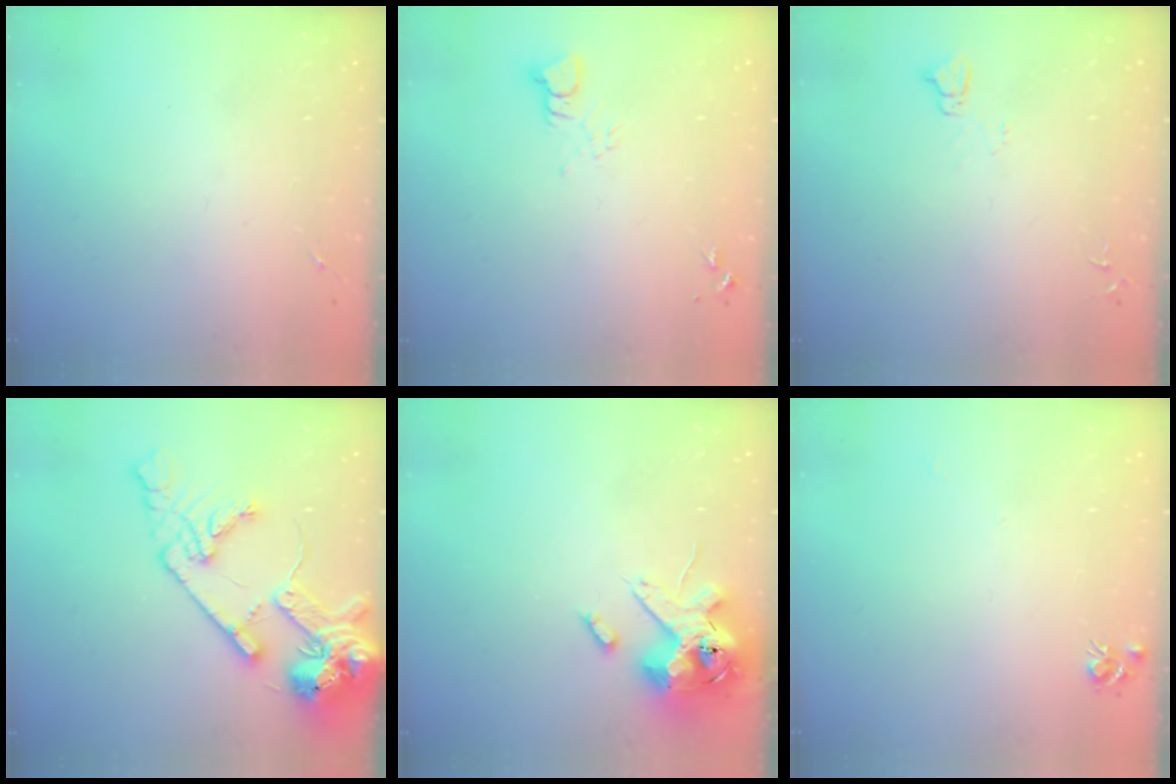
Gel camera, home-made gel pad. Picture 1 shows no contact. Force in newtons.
{"total": 3.3, "press": 3.3, "slide": 0.3}
{"total": 4.1, "press": 4.1, "slide": 0.4}
{"total": 19.0, "press": 18.8, "slide": 2.9}
{"total": 15.4, "press": 15.1, "slide": 2.9}
{"total": 5.1, "press": 5.0, "slide": 0.7}